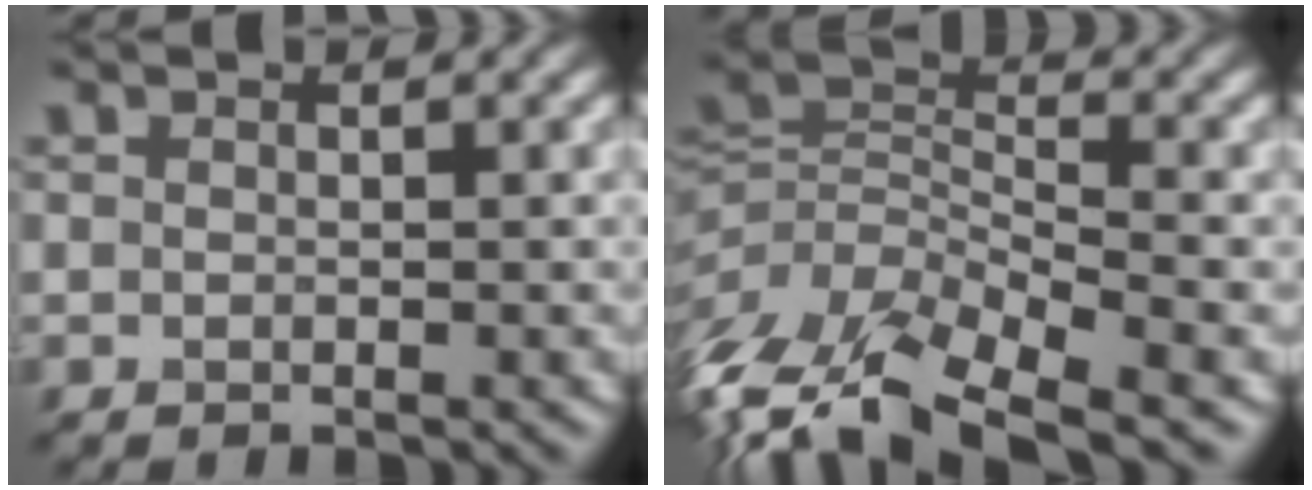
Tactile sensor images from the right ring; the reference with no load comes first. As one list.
[{"total": 10.8, "force": [-6.4, 4.4, 7.5], "torque": [-0.154, 0.002, -0.122]}]